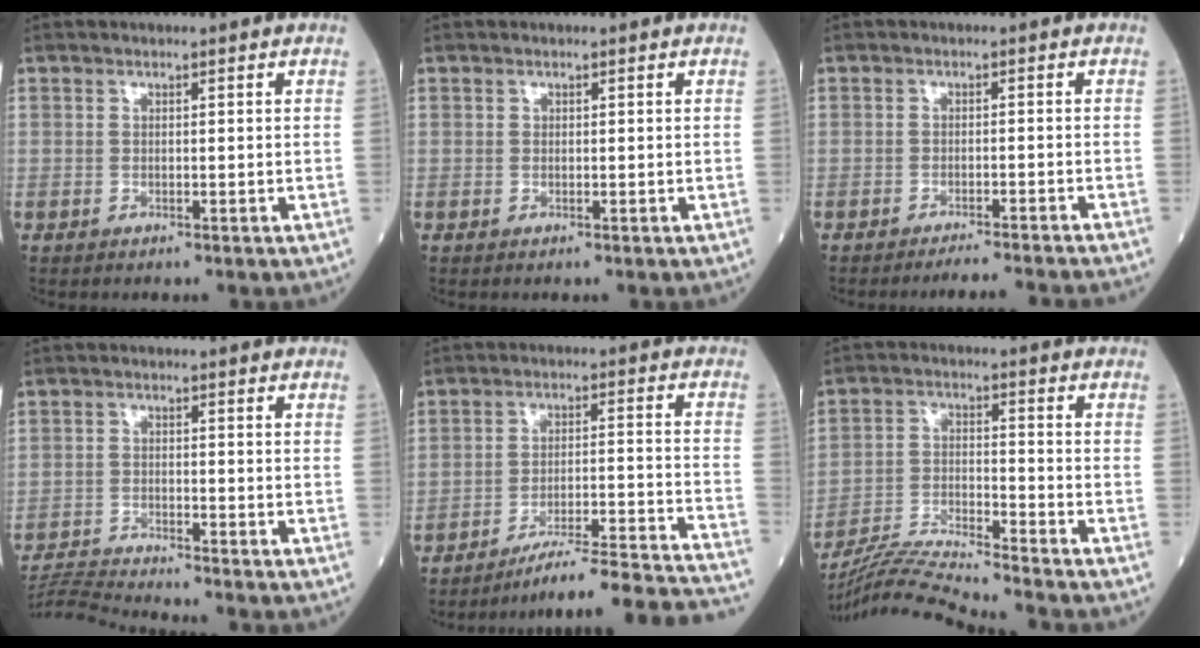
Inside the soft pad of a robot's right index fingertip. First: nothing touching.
{"total": 0.0}
{"total": 6.7, "force": [-6.3, -1.2, 2.1], "torque": [-0.008, -0.017, -0.084]}
{"total": 6.7, "force": [-6.2, -2.4, 0.4], "torque": [-0.010, -0.011, -0.115]}
{"total": 21.2, "force": [-19.9, -2.0, 6.8], "torque": [-0.046, -0.008, -0.275]}
{"total": 11.4, "force": [-10.8, -2.4, 2.8], "torque": [-0.049, -0.007, -0.197]}